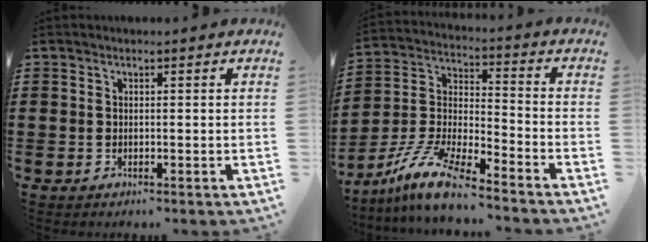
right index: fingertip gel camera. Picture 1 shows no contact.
{"total": 10.4, "force": [-8.9, 1.2, 5.4], "torque": [-0.124, 0.008, -0.180]}